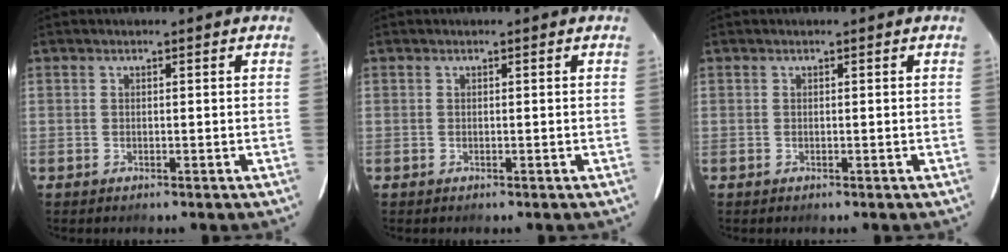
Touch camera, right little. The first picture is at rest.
{"total": 0.0}
{"total": 0.0}